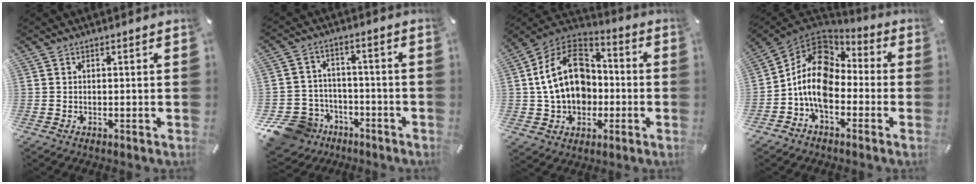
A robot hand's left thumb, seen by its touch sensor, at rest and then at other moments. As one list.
[{"total": 11.6, "force": [-6.7, 8.9, 3.3], "torque": [-0.077, 0.049, -0.114]}, {"total": 18.3, "force": [-0.5, 14.6, 11.1], "torque": [-0.228, 0.016, -0.011]}, {"total": 12.9, "force": [-2.6, 9.5, 8.4], "torque": [-0.185, 0.023, -0.051]}]